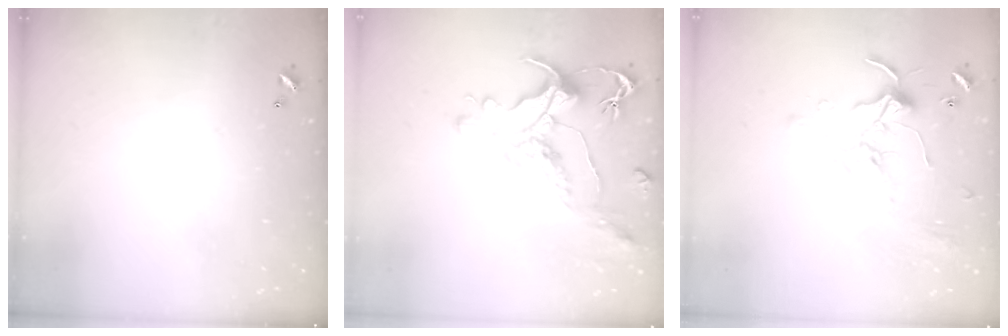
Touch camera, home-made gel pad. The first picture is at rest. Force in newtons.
{"total": 1.4, "press": 0.2, "slide": 1.4}
{"total": 1.7, "press": 1.6, "slide": 0.2}